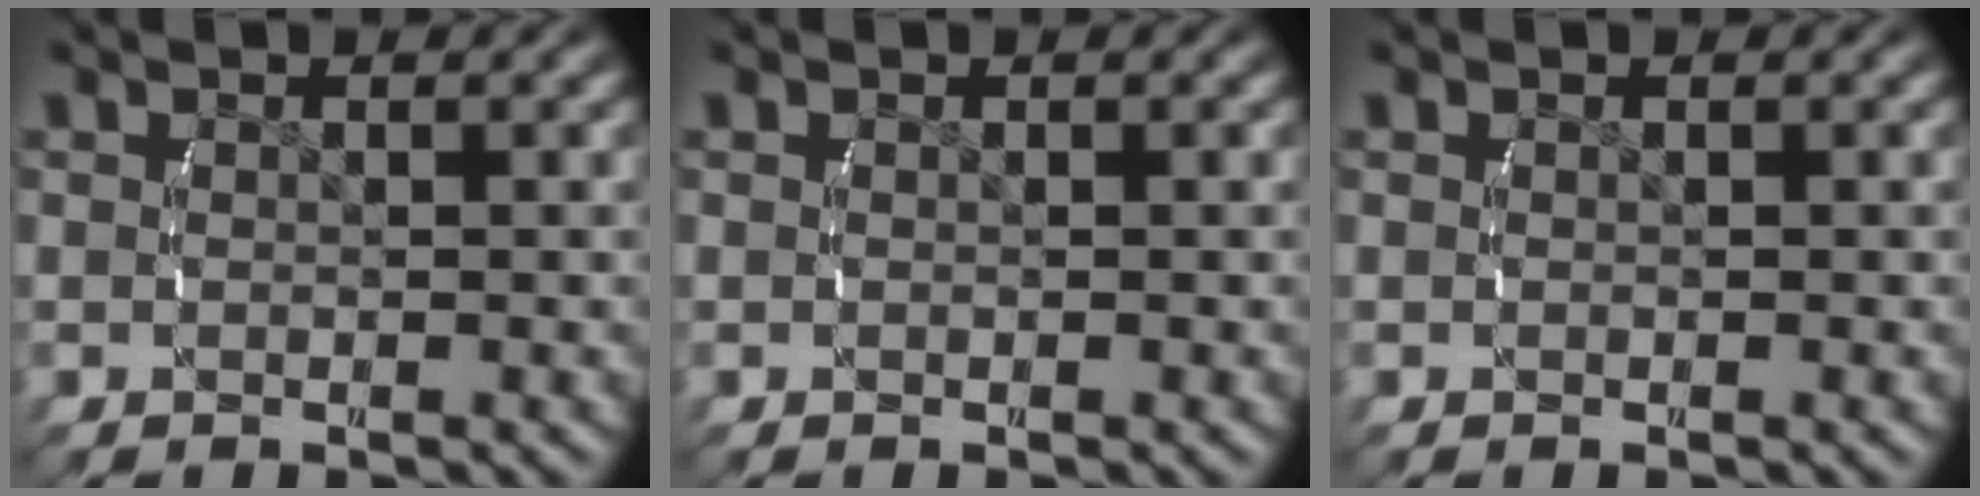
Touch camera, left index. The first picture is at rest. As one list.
[{"total": 0.0}, {"total": 0.0}]